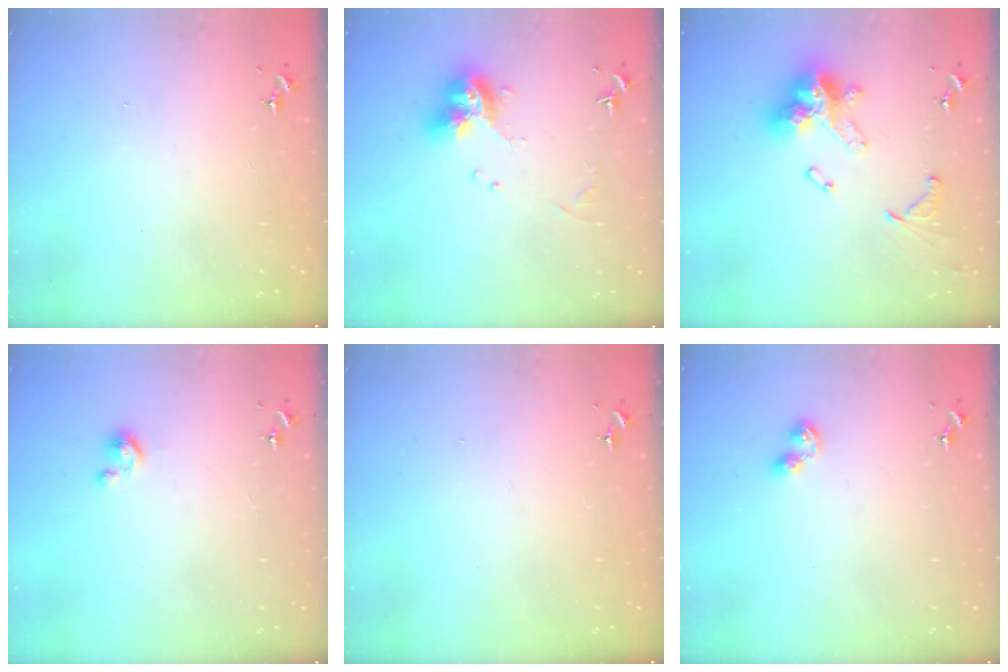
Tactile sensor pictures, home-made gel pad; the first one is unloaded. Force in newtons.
{"total": 11.1, "press": 11.0, "slide": 1.3}
{"total": 17.5, "press": 17.5, "slide": 1.7}
{"total": 2.4, "press": 2.4, "slide": 0.2}
{"total": 0.0}
{"total": 3.7, "press": 3.6, "slide": 0.4}